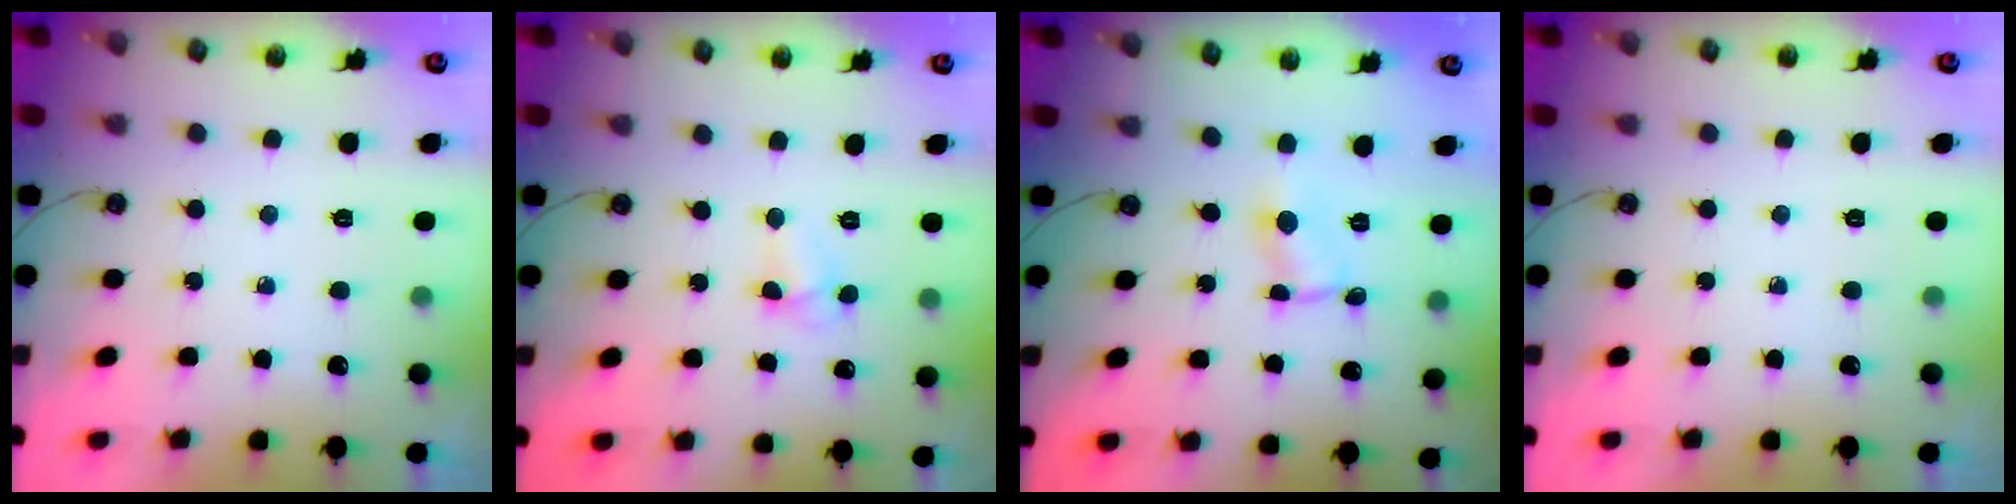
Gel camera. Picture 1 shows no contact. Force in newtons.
{"total": 3.6, "press": 3.6, "slide": 0.5}
{"total": 0.9, "press": 0.8, "slide": 0.2}
{"total": 0.0}